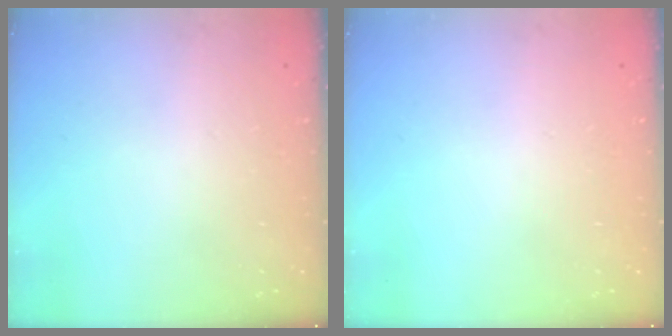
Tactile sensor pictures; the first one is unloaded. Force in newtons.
{"total": 0.0}